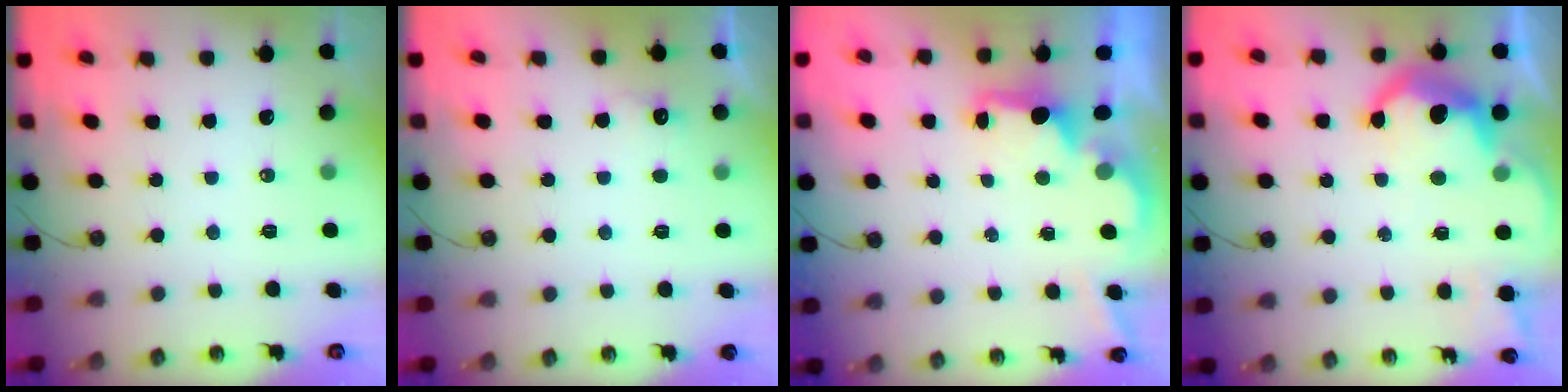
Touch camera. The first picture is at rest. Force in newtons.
{"total": 6.9, "press": 6.8, "slide": 1.2}
{"total": 2.2, "press": 2.1, "slide": 0.8}
{"total": 11.7, "press": 11.6, "slide": 0.9}